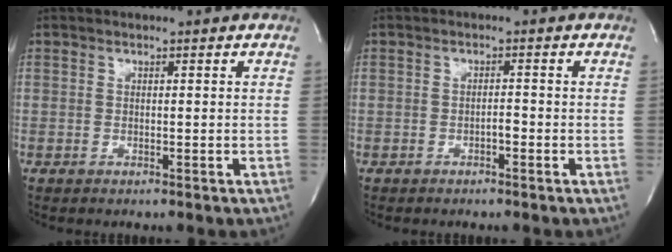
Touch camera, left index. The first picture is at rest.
{"total": 1.0, "force": [-0.6, 0.2, 0.8], "torque": [-0.012, 0.002, -0.011]}